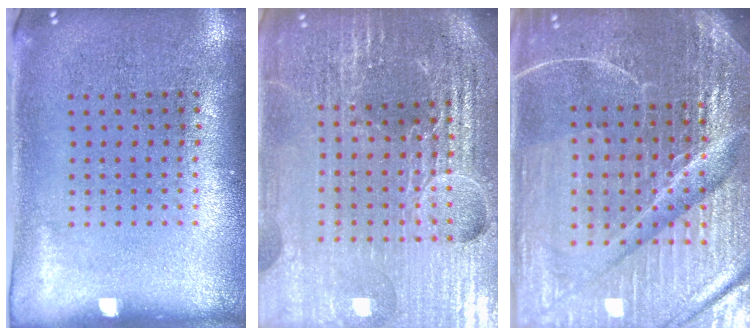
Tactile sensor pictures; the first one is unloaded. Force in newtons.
{"total": 6.3, "press": 5.6, "slide": 3.0}
{"total": 6.8, "press": 6.0, "slide": 3.1}